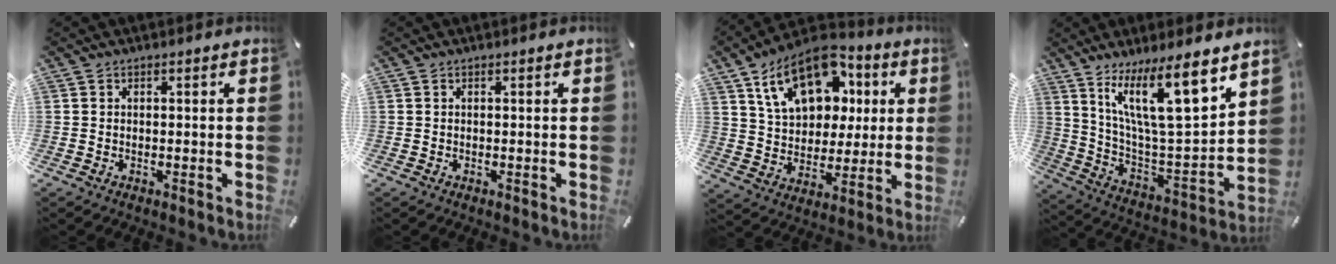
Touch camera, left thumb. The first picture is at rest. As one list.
[{"total": 0.0}, {"total": 18.1, "force": [8.7, 12.1, 10.2], "torque": [-0.176, -0.025, 0.161]}, {"total": 18.4, "force": [12.2, 4.9, 12.8], "torque": [-0.220, -0.079, 0.201]}]